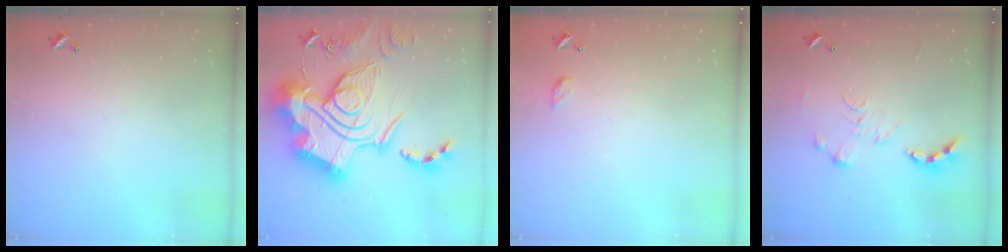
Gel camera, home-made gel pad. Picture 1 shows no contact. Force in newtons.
{"total": 0.6, "press": 0.6, "slide": 0.0}
{"total": 3.2, "press": 3.2, "slide": 0.4}
{"total": 0.0}